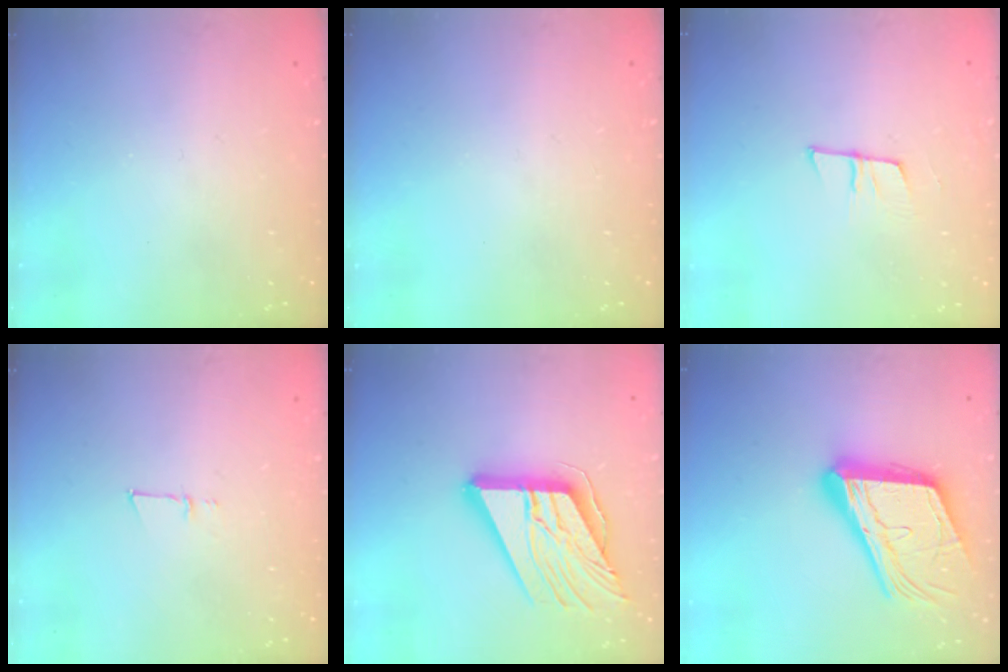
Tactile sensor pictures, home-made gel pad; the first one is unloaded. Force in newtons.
{"total": 0.0}
{"total": 6.9, "press": 6.3, "slide": 2.8}
{"total": 4.2, "press": 4.0, "slide": 1.1}
{"total": 18.2, "press": 18.1, "slide": 2.0}
{"total": 23.2, "press": 22.8, "slide": 3.7}